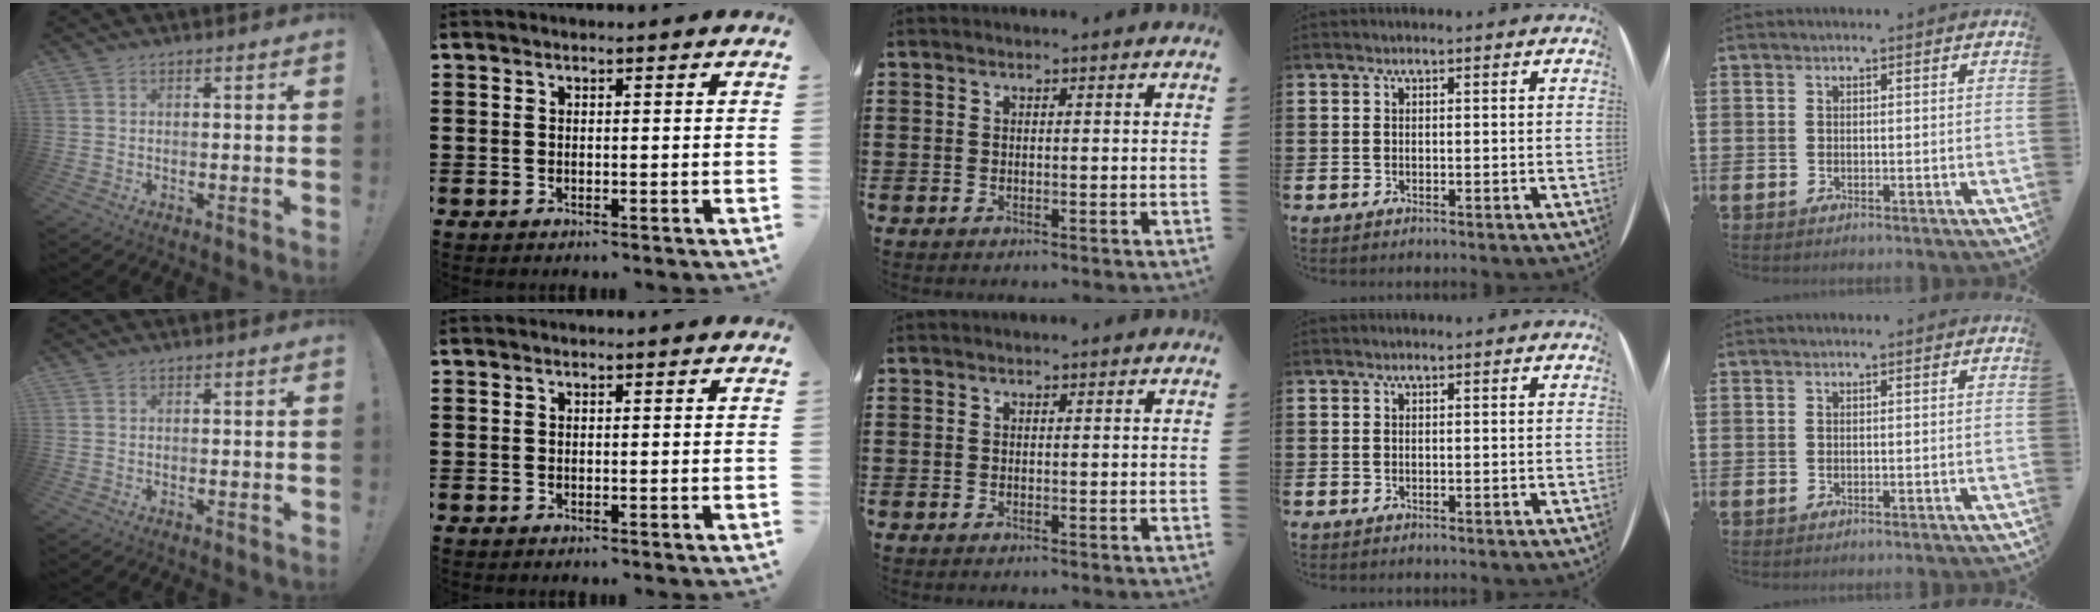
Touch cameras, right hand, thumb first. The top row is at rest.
{}